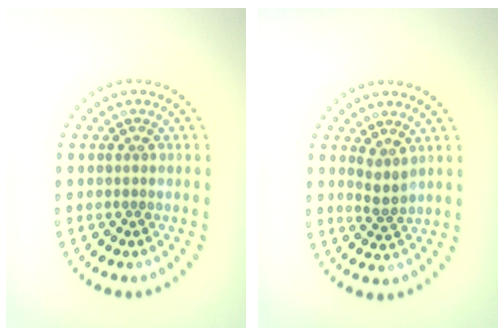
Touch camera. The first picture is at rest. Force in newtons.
{"total": 1.6, "press": 1.1, "slide": 1.1}